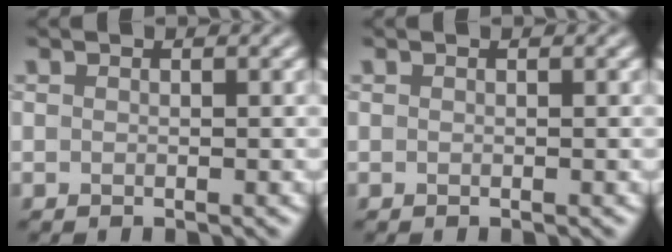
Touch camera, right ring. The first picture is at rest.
{"total": 0.0}